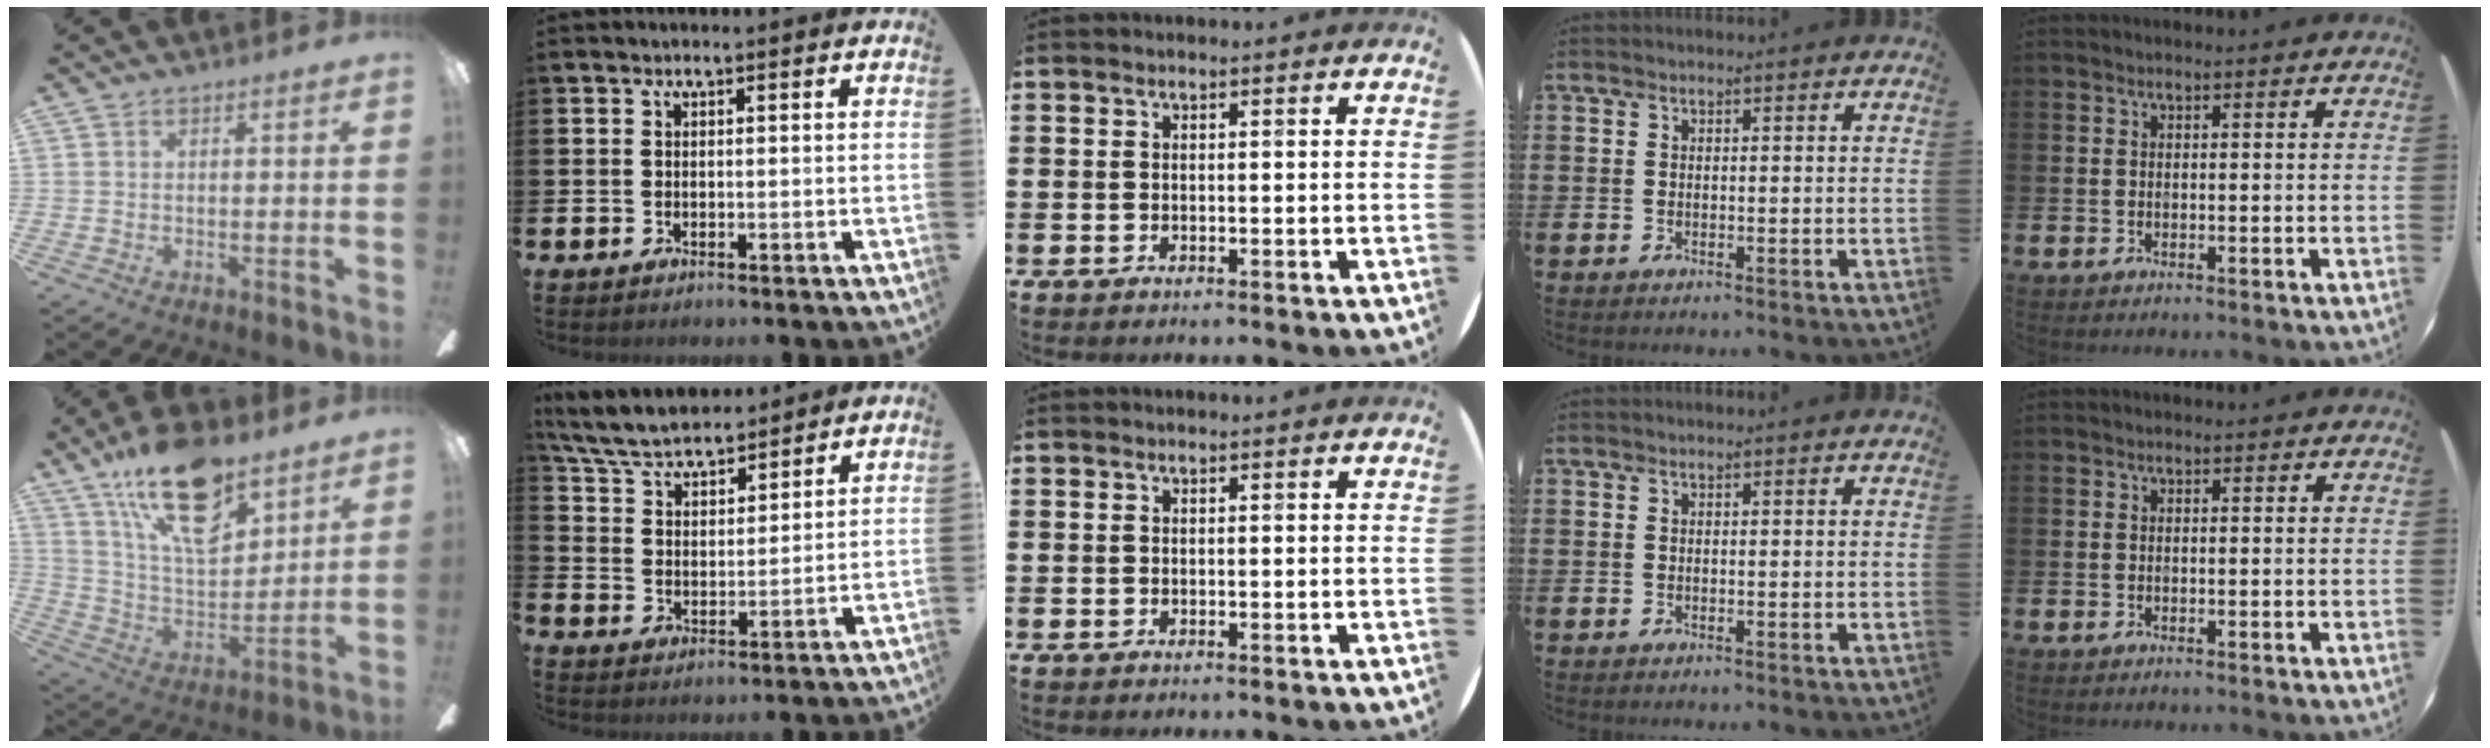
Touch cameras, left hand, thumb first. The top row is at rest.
{"thumb": {"total": 21.6, "force": [14.1, 9.4, 13.4], "torque": [-0.238, -0.073, 0.244]}, "index": {"total": 6.4, "force": [6.1, 1.3, 1.6], "torque": [-0.063, -0.034, 0.109]}}